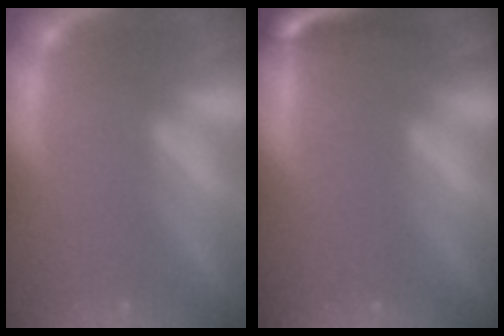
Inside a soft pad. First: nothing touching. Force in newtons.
{"total": 5.5}